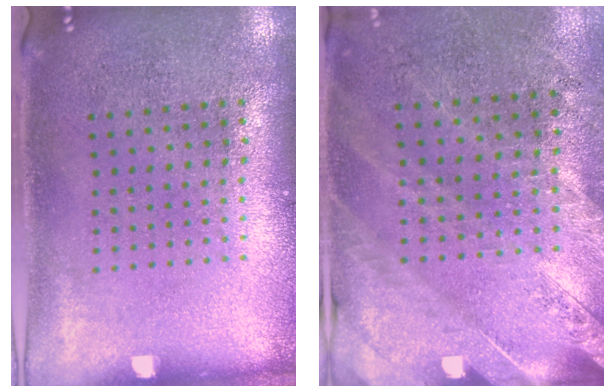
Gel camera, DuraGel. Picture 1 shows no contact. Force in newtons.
{"total": 2.5, "press": 2.3, "slide": 1.0}